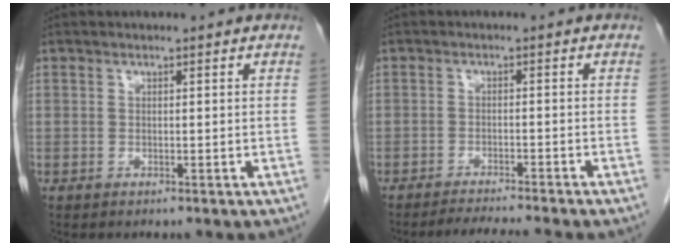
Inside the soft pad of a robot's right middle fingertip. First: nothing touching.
{"total": 6.0, "force": [-5.5, -0.8, 2.4], "torque": [-0.027, -0.014, -0.085]}